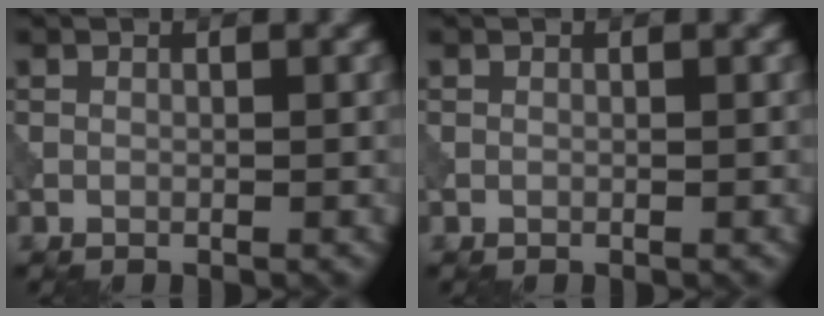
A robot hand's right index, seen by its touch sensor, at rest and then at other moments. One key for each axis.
{"total": 0.0}